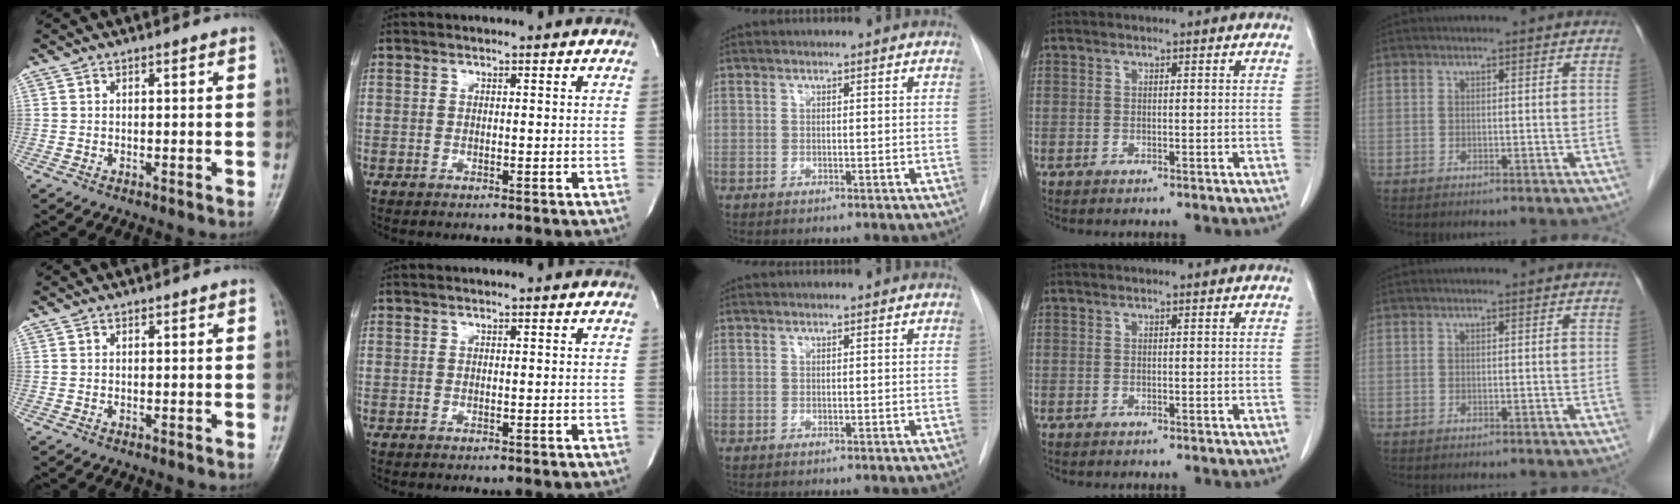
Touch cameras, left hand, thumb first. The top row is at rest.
{}